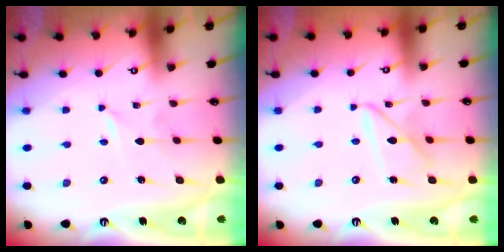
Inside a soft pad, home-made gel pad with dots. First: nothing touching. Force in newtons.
{"total": 8.7, "press": 8.6, "slide": 0.7}